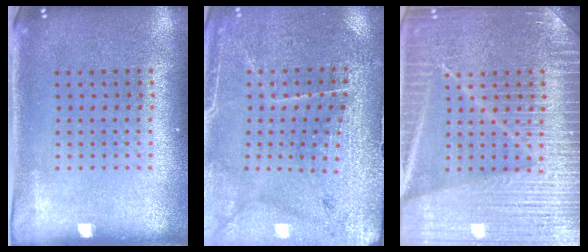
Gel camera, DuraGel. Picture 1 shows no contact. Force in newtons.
{"total": 3.1, "press": 3.1, "slide": 0.2}
{"total": 6.4, "press": 6.3, "slide": 0.9}